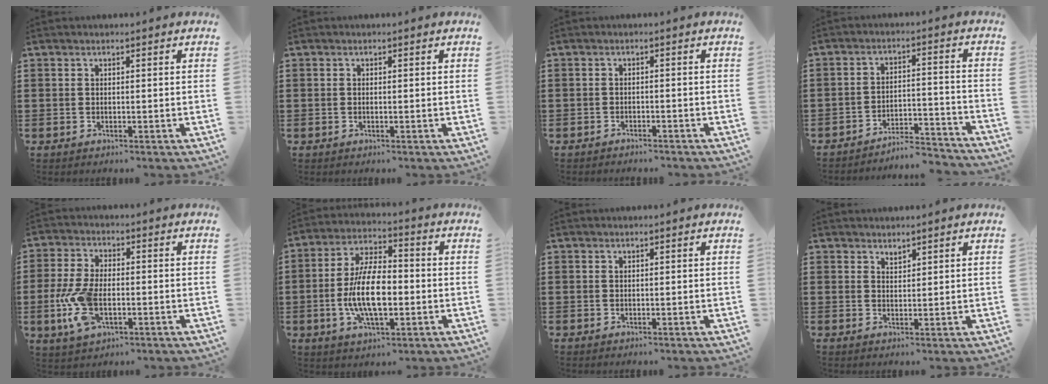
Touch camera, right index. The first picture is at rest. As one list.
[{"total": 0.0}, {"total": 1.4, "force": [-1.4, 0.2, 0.0], "torque": [-0.006, 0.001, -0.031]}, {"total": 5.5, "force": [-5.4, 0.4, 1.1], "torque": [-0.019, 0.007, -0.109]}, {"total": 8.3, "force": [-2.0, 4.1, 6.9], "torque": [-0.172, -0.013, -0.042]}, {"total": 11.1, "force": [-1.9, 4.8, 9.8], "torque": [-0.214, -0.003, -0.039]}, {"total": 0.0}, {"total": 1.4, "force": [1.3, 0.2, 0.0], "torque": [-0.003, -0.003, 0.027]}]